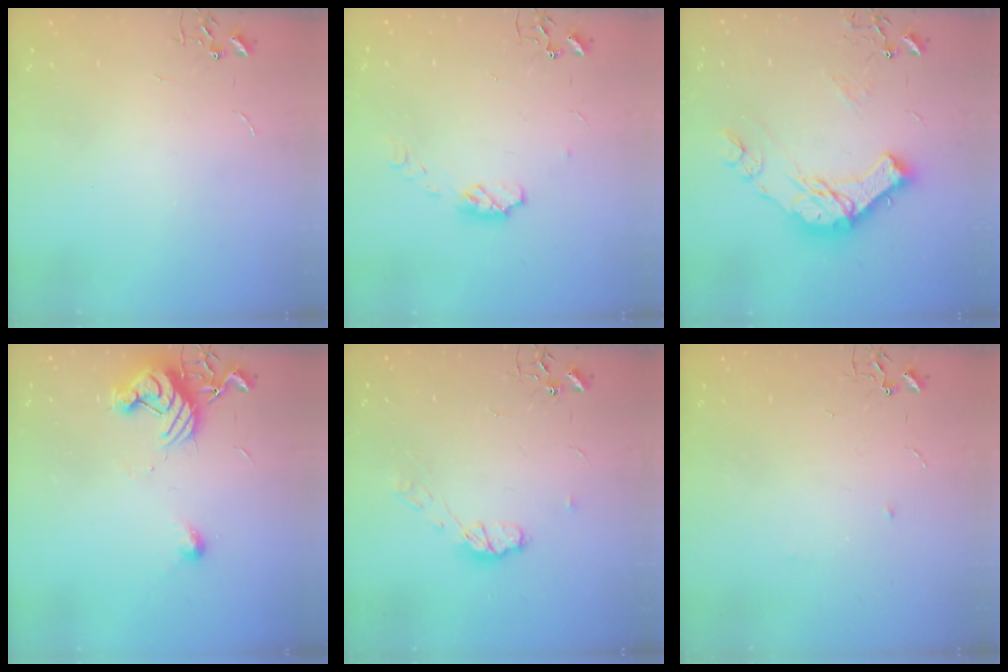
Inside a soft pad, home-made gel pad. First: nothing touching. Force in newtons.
{"total": 5.9, "press": 5.9, "slide": 0.5}
{"total": 19.2, "press": 19.1, "slide": 1.5}
{"total": 11.2, "press": 11.1, "slide": 1.4}
{"total": 7.4, "press": 7.3, "slide": 0.4}
{"total": 3.8, "press": 3.7, "slide": 1.0}